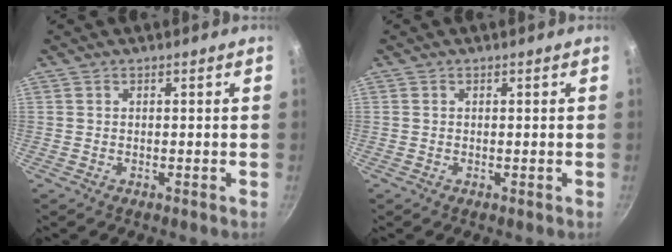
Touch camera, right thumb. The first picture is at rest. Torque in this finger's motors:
{"motor_torque": [0.29, 0.26, 0.33, 0.03, 0.02]}